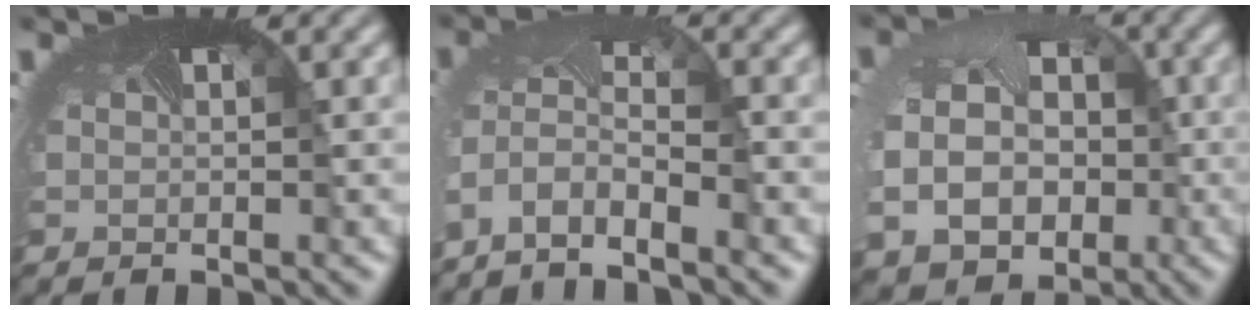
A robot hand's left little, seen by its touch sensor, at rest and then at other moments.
{"total": 3.9, "force": [-3.4, 0.7, 1.8], "torque": [-0.057, -0.011, -0.068]}
{"total": 11.2, "force": [-1.6, 9.6, 5.4], "torque": [-0.113, -0.038, -0.031]}